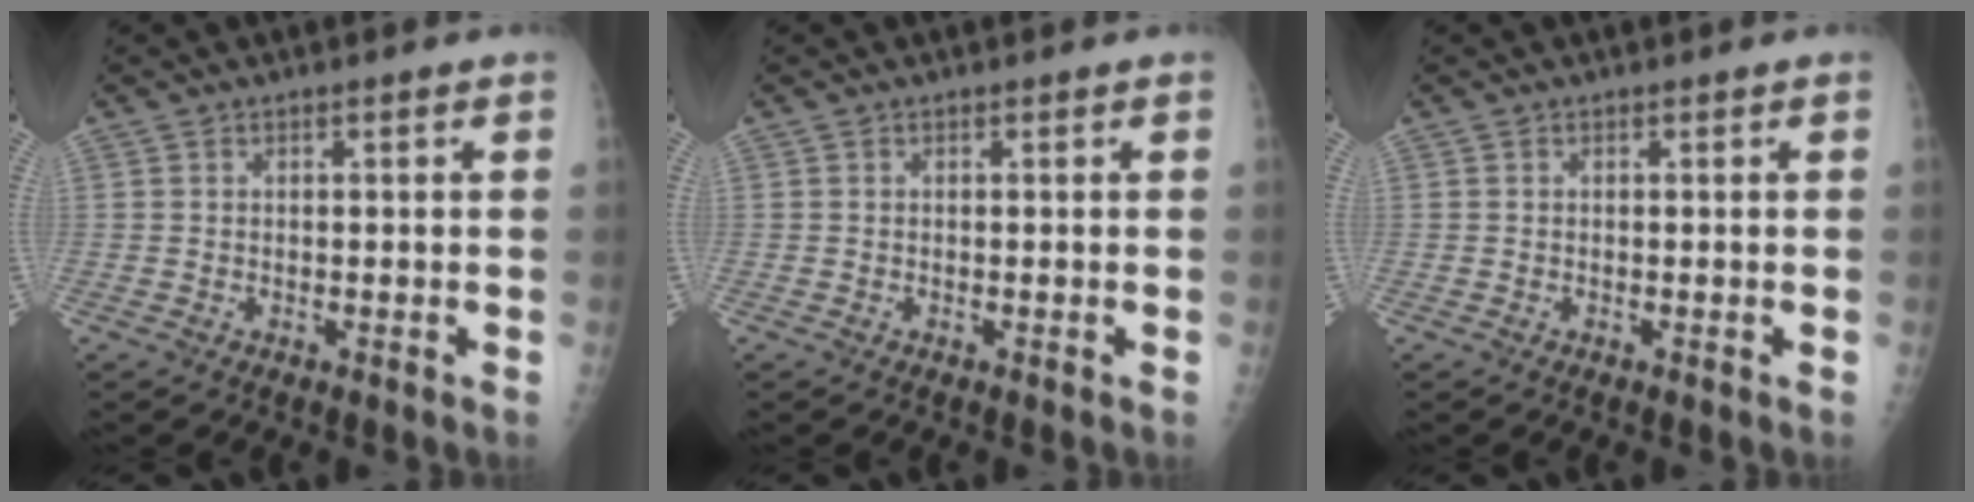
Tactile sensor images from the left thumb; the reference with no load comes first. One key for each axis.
{"total": 0.0}
{"total": 0.0}